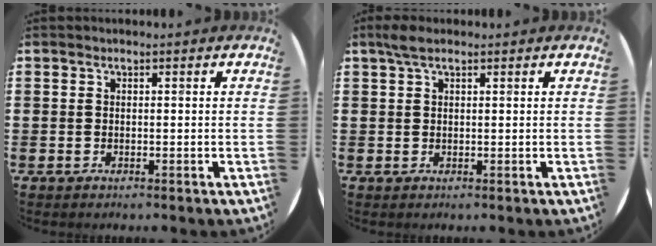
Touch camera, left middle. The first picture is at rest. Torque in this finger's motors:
{"motor_torque": [0.61, -0.55, 0.08, 0.01]}